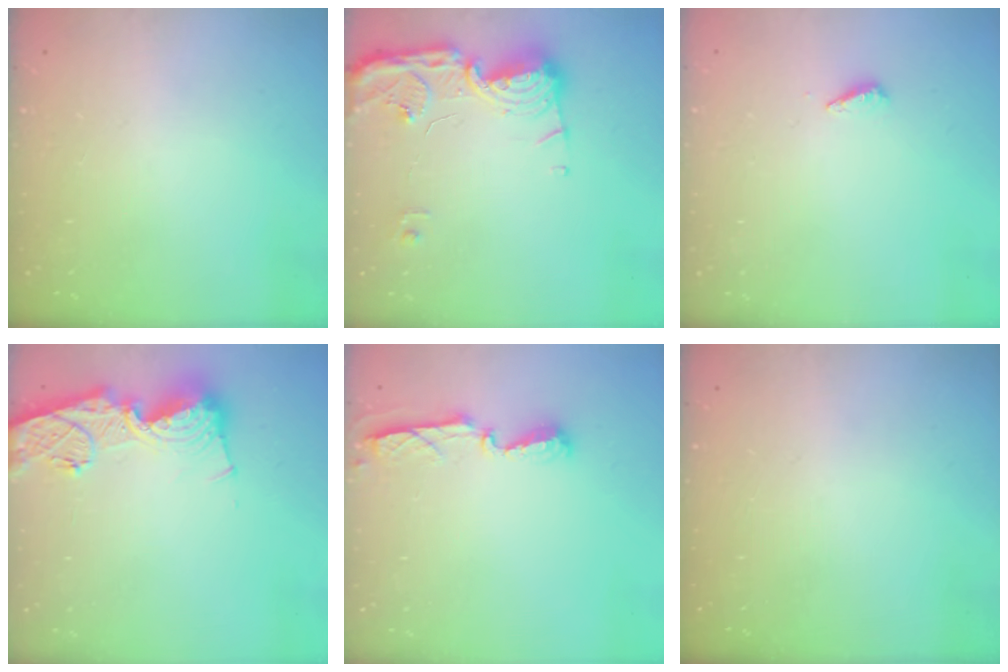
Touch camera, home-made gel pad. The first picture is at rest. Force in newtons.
{"total": 15.0, "press": 14.9, "slide": 0.8}
{"total": 3.5, "press": 3.5, "slide": 0.3}
{"total": 16.1, "press": 16.0, "slide": 1.6}
{"total": 5.6, "press": 5.5, "slide": 0.6}
{"total": 0.0}